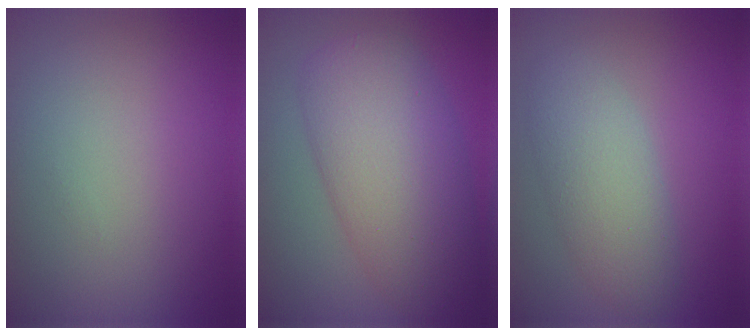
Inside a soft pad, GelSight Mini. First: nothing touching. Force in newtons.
{"total": 9.4, "press": 9.3, "slide": 0.3}
{"total": 4.1, "press": 4.1, "slide": 0.1}